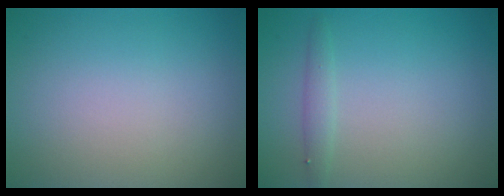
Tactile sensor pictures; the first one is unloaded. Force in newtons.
{"total": 0.7, "press": 0.7, "slide": 0.1}